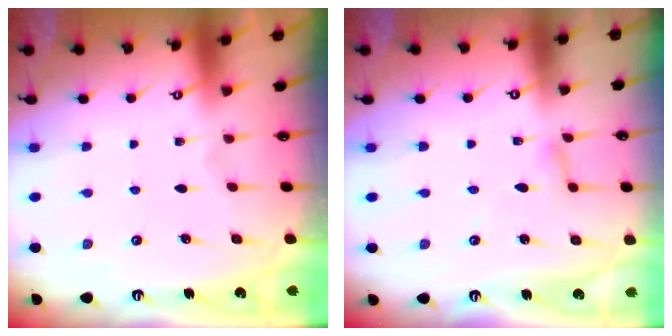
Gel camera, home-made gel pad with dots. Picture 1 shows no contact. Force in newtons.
{"total": 2.4, "press": 2.4, "slide": 0.2}